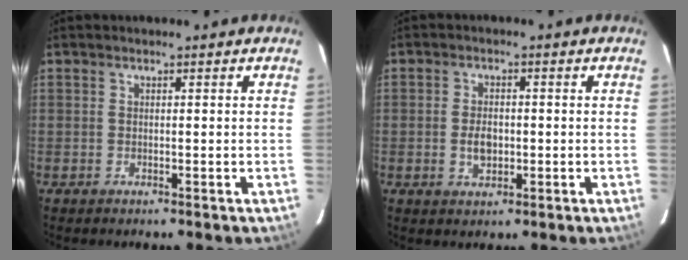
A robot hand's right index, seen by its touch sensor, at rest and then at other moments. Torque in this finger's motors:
{"motor_torque": [0.13, 0.02, 0.08, 0.02]}